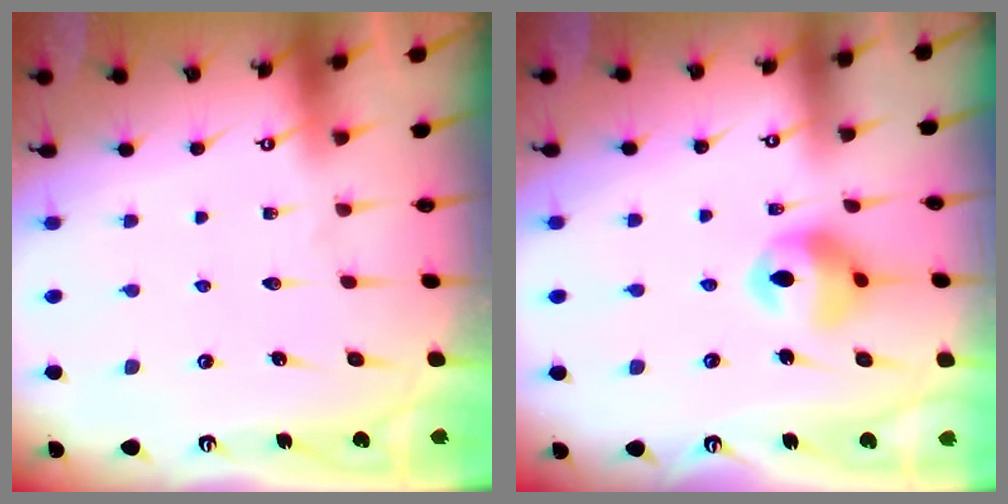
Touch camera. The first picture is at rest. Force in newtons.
{"total": 12.5, "press": 11.9, "slide": 3.8}